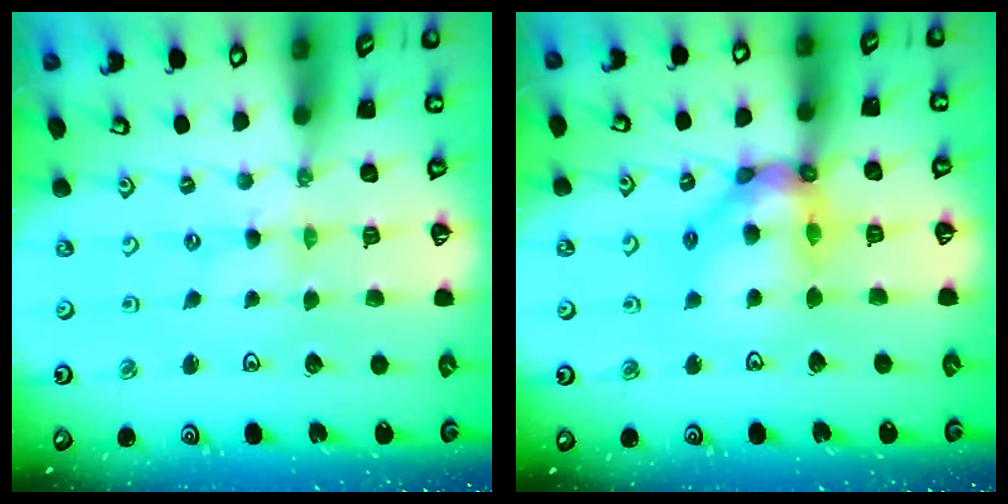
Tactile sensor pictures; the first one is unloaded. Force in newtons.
{"total": 13.4, "press": 13.3, "slide": 1.6}